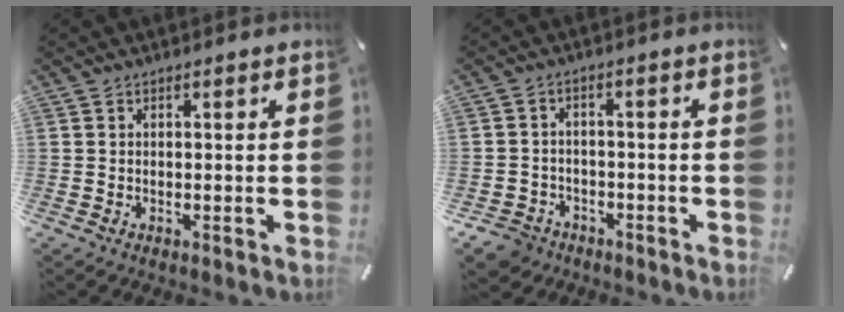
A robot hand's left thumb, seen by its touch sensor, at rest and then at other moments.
{"total": 4.8, "force": [-3.1, 3.5, 1.1], "torque": [-0.035, 0.012, -0.064]}